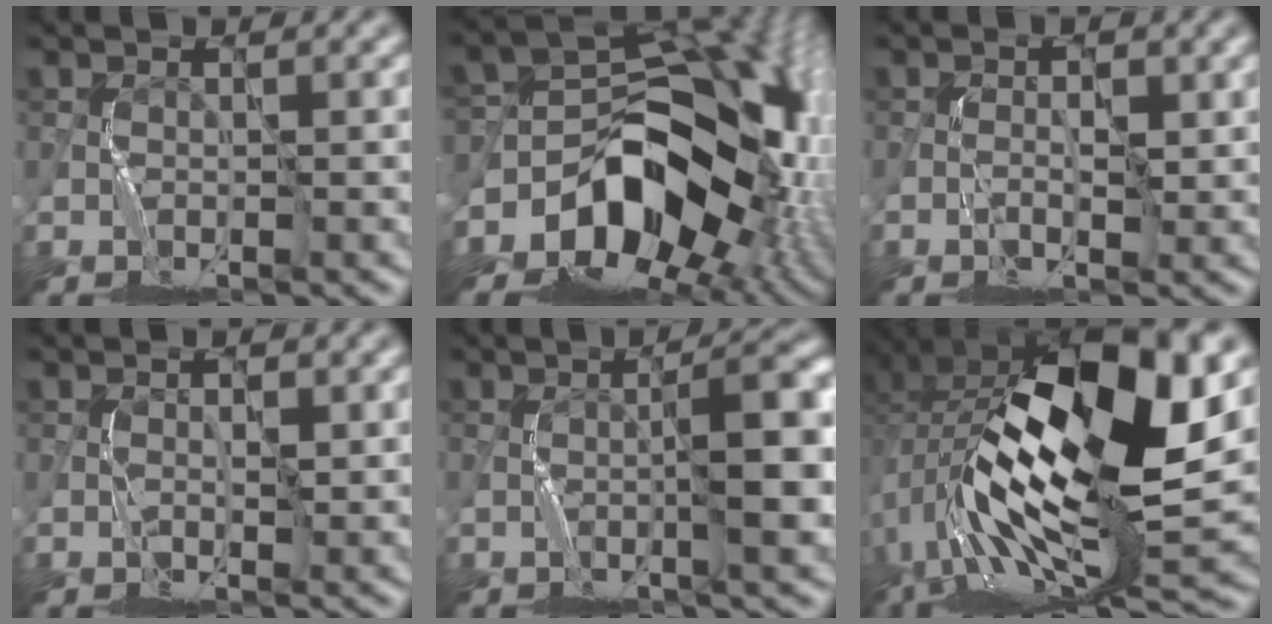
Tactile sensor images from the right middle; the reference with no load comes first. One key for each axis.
{"total": 14.5, "fx": -3.3, "fy": 10.1, "fz": 9.8, "tx": -0.130, "ty": 0.003, "tz": -0.058}
{"total": 1.4, "fx": 0.0, "fy": 0.7, "fz": 1.2, "tx": -0.018, "ty": 0.000, "tz": 0.000}
{"total": 0.8, "fx": 0.1, "fy": 0.3, "fz": 0.8, "tx": -0.011, "ty": 0.002, "tz": 0.001}
{"total": 5.5, "fx": -1.0, "fy": 0.8, "fz": 5.3, "tx": -0.080, "ty": 0.012, "tz": -0.016}
{"total": 17.9, "fx": 0.8, "fy": 7.0, "fz": 16.4, "tx": -0.311, "ty": 0.009, "tz": 0.013}